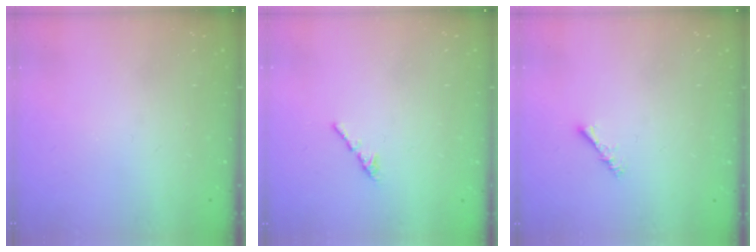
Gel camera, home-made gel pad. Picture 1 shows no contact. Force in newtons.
{"total": 1.3, "press": 1.2, "slide": 0.4}
{"total": 2.3, "press": 2.3, "slide": 0.4}